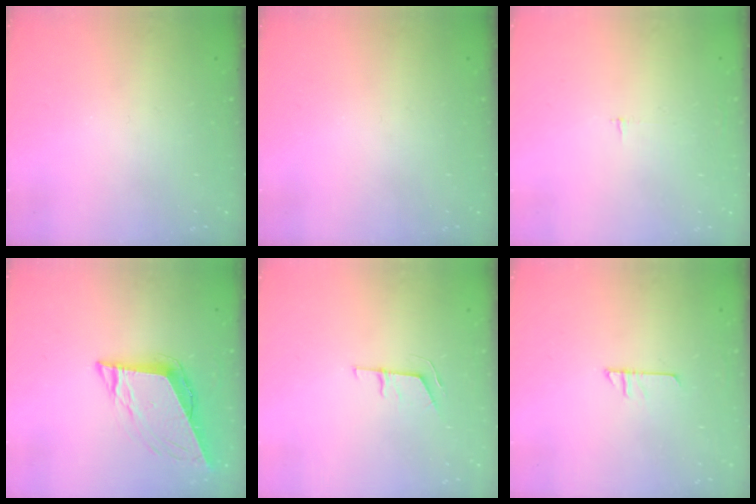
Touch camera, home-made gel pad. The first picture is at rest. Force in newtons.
{"total": 0.0}
{"total": 2.5, "press": 2.5, "slide": 0.2}
{"total": 10.9, "press": 10.3, "slide": 3.4}
{"total": 6.1, "press": 6.1, "slide": 1.0}
{"total": 6.4, "press": 6.4, "slide": 0.3}